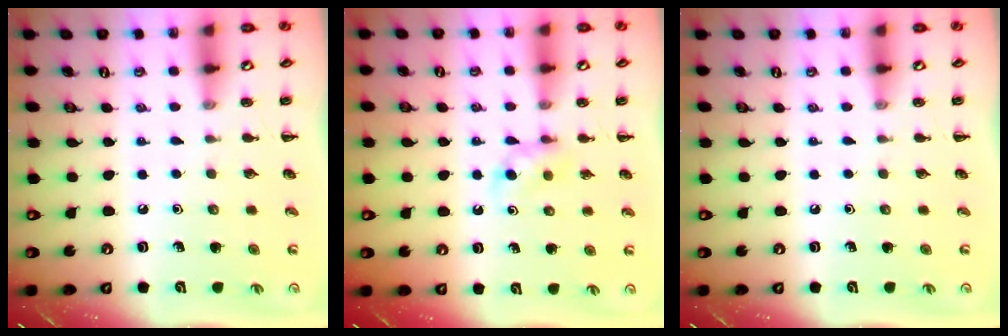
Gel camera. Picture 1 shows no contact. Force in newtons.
{"total": 5.3, "press": 4.9, "slide": 2.1}
{"total": 0.0}